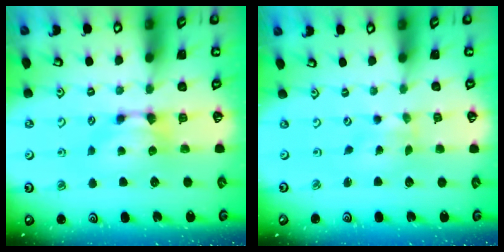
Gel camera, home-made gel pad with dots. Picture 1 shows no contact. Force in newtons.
{"total": 4.1, "press": 4.0, "slide": 0.9}